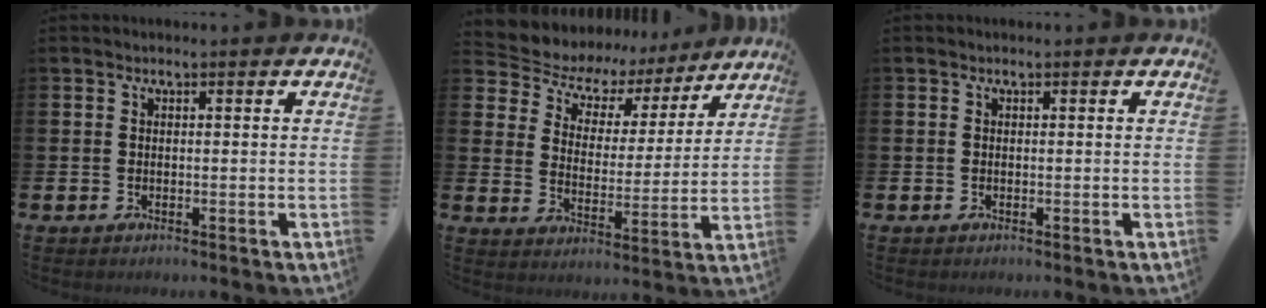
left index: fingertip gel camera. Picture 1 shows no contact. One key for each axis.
{"total": 5.5, "fx": 4.4, "fy": 3.3, "fz": 0.5, "tx": -0.039, "ty": -0.040, "tz": 0.070}
{"total": 0.8, "fx": -0.6, "fy": -0.1, "fz": -0.4, "tx": 0.005, "ty": 0.002, "tz": -0.011}